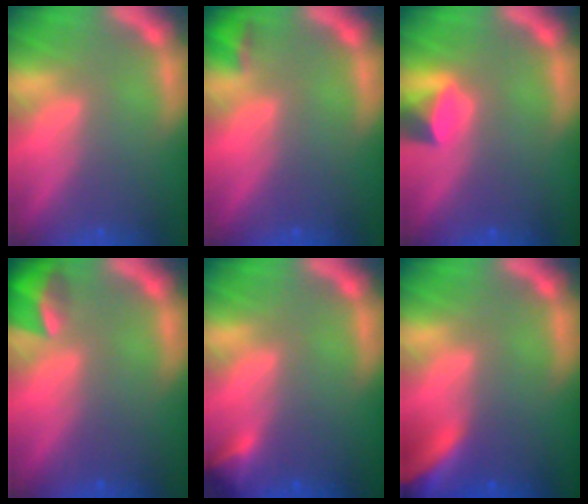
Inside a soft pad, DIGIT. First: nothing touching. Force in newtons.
{"total": 1.4}
{"total": 2.4}
{"total": 3.4}
{"total": 1.9}
{"total": 9.4}